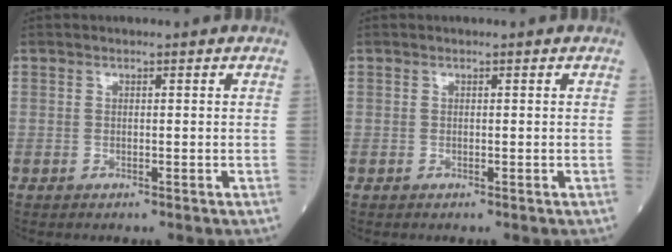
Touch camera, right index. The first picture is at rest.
{"total": 0.0}